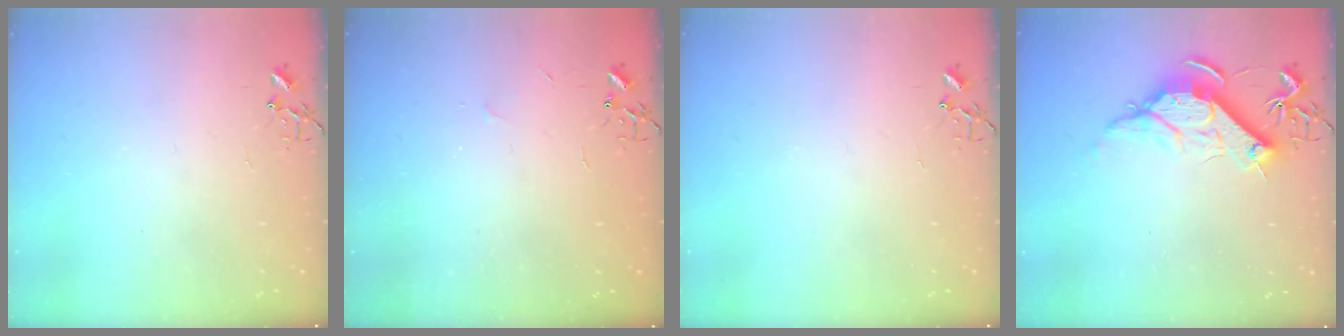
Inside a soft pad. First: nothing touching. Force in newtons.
{"total": 2.3, "press": 2.3, "slide": 0.3}
{"total": 0.0}
{"total": 12.5, "press": 12.5, "slide": 1.1}